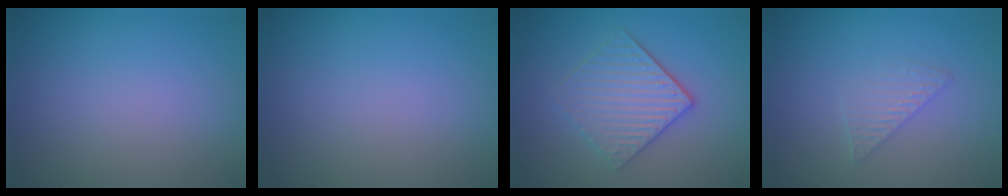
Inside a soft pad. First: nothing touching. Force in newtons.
{"total": 0.0}
{"total": 4.1, "press": 3.4, "slide": 2.3}
{"total": 1.6, "press": 1.6, "slide": 0.1}